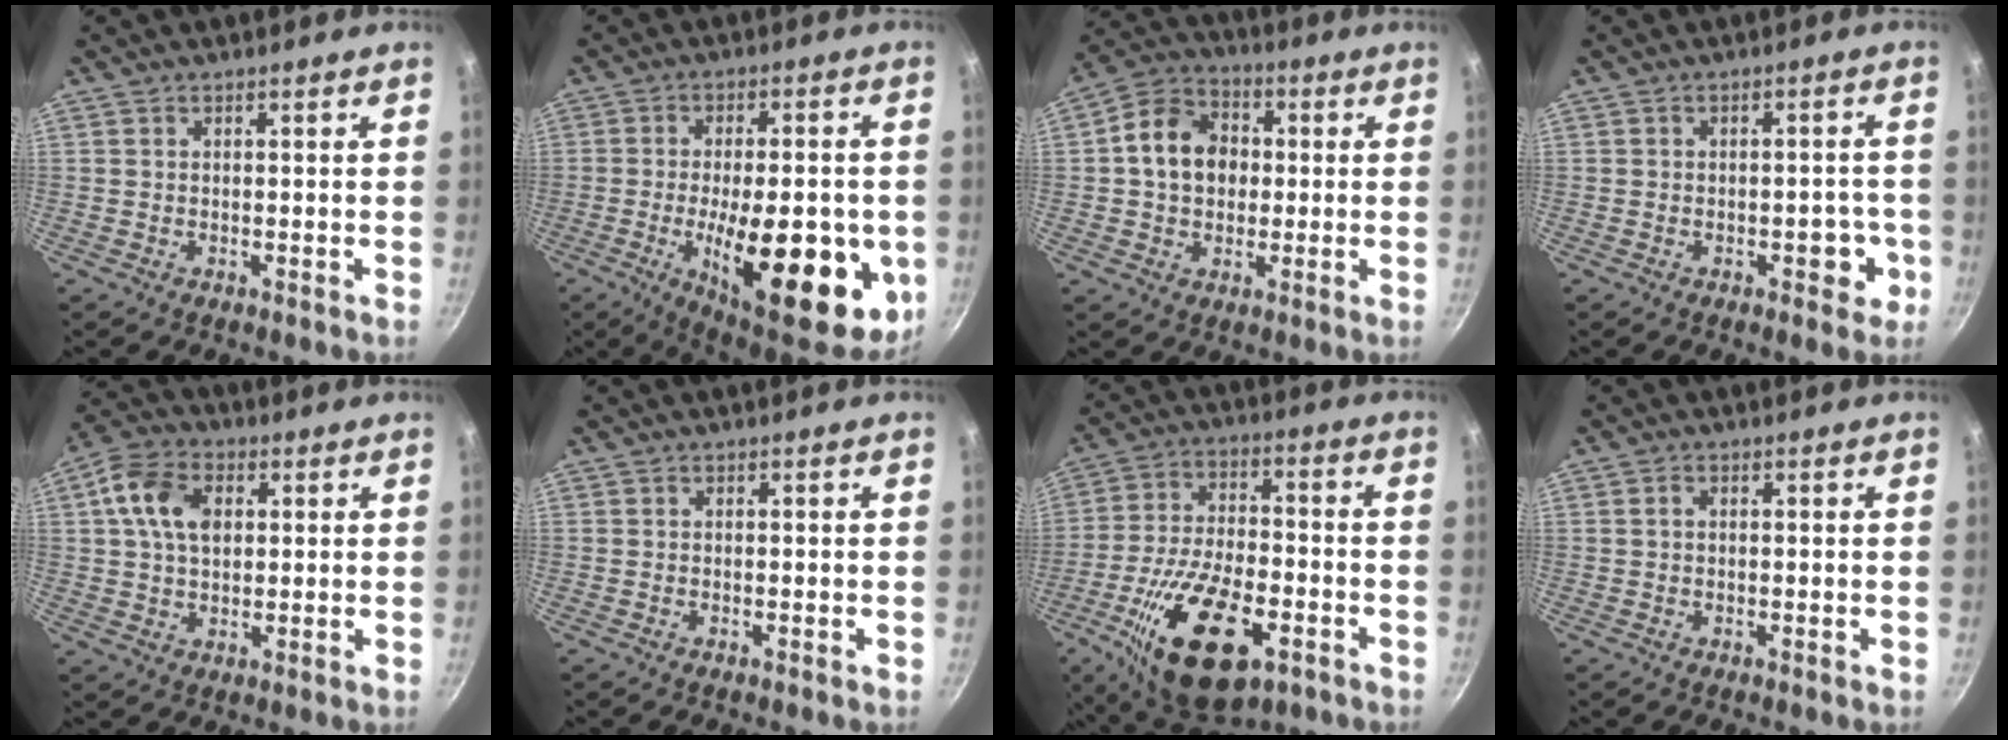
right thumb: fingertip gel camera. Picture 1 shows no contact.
{"total": 24.3, "force": [-5.8, 9.7, 21.5], "torque": [-0.269, 0.000, -0.071]}
{"total": 11.4, "force": [0.7, 9.0, 6.9], "torque": [-0.094, 0.021, -0.004]}
{"total": 5.0, "force": [-1.9, 2.9, 3.7], "torque": [-0.014, 0.017, -0.024]}
{"total": 10.5, "force": [2.5, 7.1, 7.3], "torque": [-0.122, 0.010, 0.034]}
{"total": 0.0}
{"total": 21.7, "force": [-8.8, 10.6, 16.7], "torque": [-0.294, 0.020, -0.147]}
{"total": 1.0, "force": [0.1, 0.7, 0.6], "torque": [-0.011, 0.005, 0.001]}